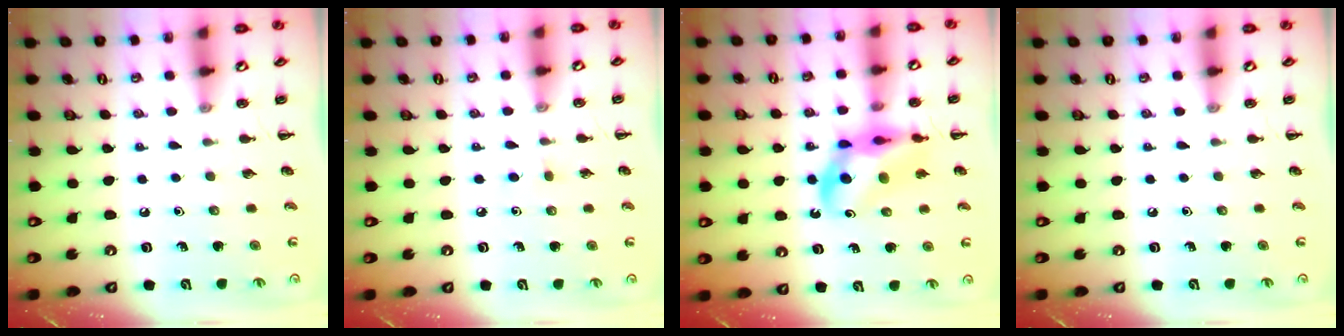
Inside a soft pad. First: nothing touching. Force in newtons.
{"total": 3.2, "press": 3.1, "slide": 1.1}
{"total": 12.9, "press": 12.4, "slide": 3.7}
{"total": 0.0}